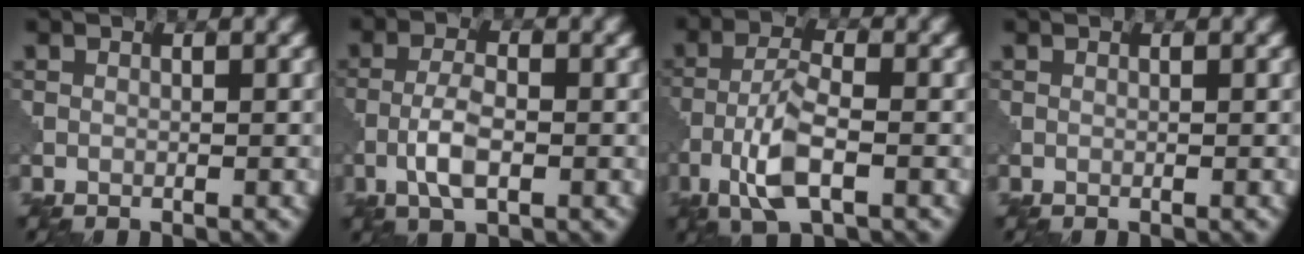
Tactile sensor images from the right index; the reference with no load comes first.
{"total": 3.6, "force": [-1.2, 1.3, 3.1], "torque": [-0.066, 0.002, -0.029]}
{"total": 5.2, "force": [-2.3, 1.6, 4.4], "torque": [-0.089, 0.004, -0.050]}
{"total": 0.0}